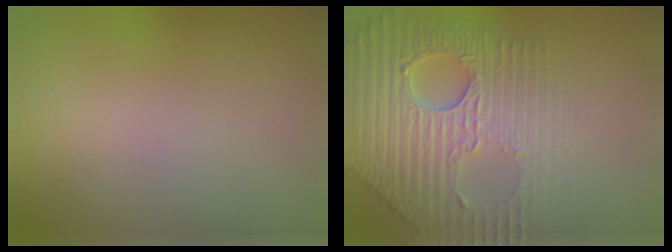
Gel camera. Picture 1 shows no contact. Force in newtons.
{"total": 9.1, "press": 6.1, "slide": 6.7}